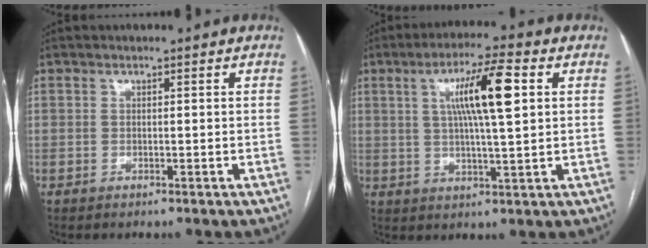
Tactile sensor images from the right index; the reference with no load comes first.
{"total": 10.3, "force": [2.7, 0.7, 9.9], "torque": [-0.173, 0.010, 0.046]}